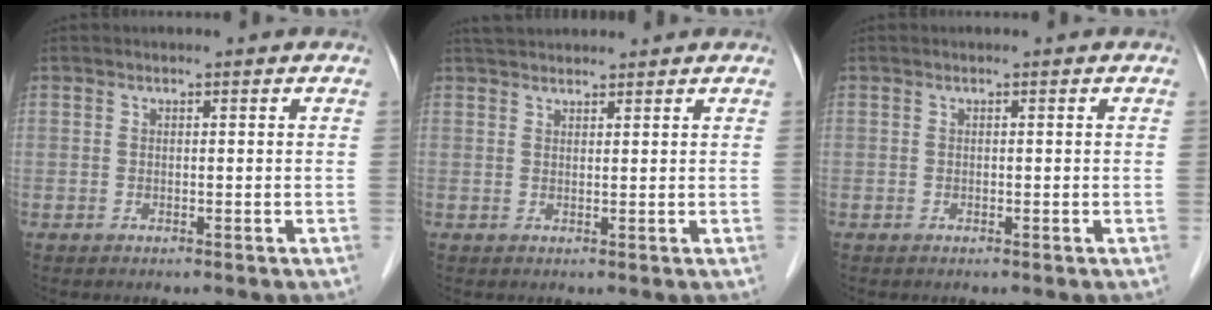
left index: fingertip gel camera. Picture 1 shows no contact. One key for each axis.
{"total": 4.3, "fx": 4.1, "fy": 0.8, "fz": 1.3, "tx": -0.018, "ty": 0.038, "tz": 0.069}
{"total": 0.0}